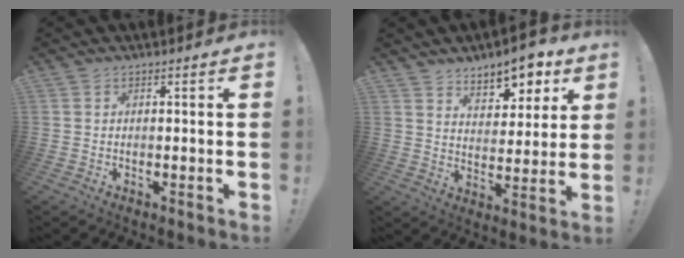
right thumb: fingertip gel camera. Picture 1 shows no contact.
{"total": 9.5, "force": [7.3, 4.7, 3.9], "torque": [-0.042, -0.057, 0.132]}